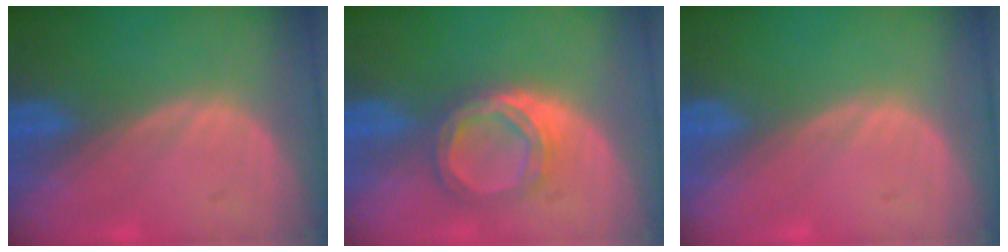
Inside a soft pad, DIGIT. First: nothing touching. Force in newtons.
{"total": 5.3, "press": 4.9, "slide": 2.0}
{"total": 0.0}